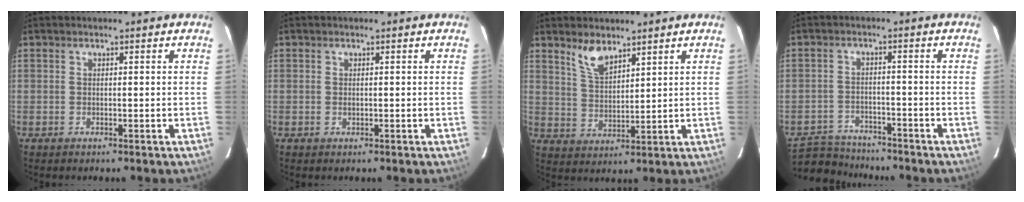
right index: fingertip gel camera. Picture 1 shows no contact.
{"total": 0.6, "force": [0.1, 0.3, 0.4], "torque": [-0.008, 0.002, 0.002]}
{"total": 5.9, "force": [4.4, 2.3, 3.2], "torque": [-0.057, 0.001, 0.091]}
{"total": 8.6, "force": [-7.8, 3.5, 1.1], "torque": [-0.040, 0.016, -0.124]}